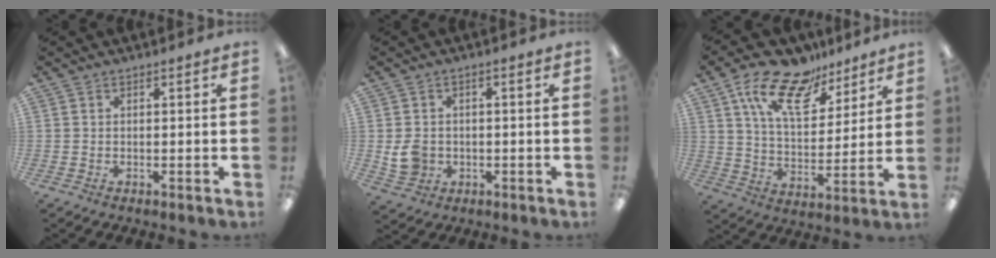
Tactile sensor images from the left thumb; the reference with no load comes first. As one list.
[{"total": 5.4, "force": [-0.8, 4.6, 2.8], "torque": [-0.053, 0.002, -0.013]}, {"total": 17.4, "force": [11.6, 8.3, 10.0], "torque": [-0.177, -0.049, 0.206]}]